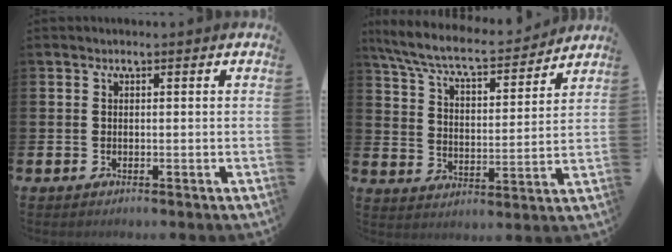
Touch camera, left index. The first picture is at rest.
{"total": 7.9, "force": [7.2, 1.2, 3.0], "torque": [-0.093, -0.049, 0.123]}